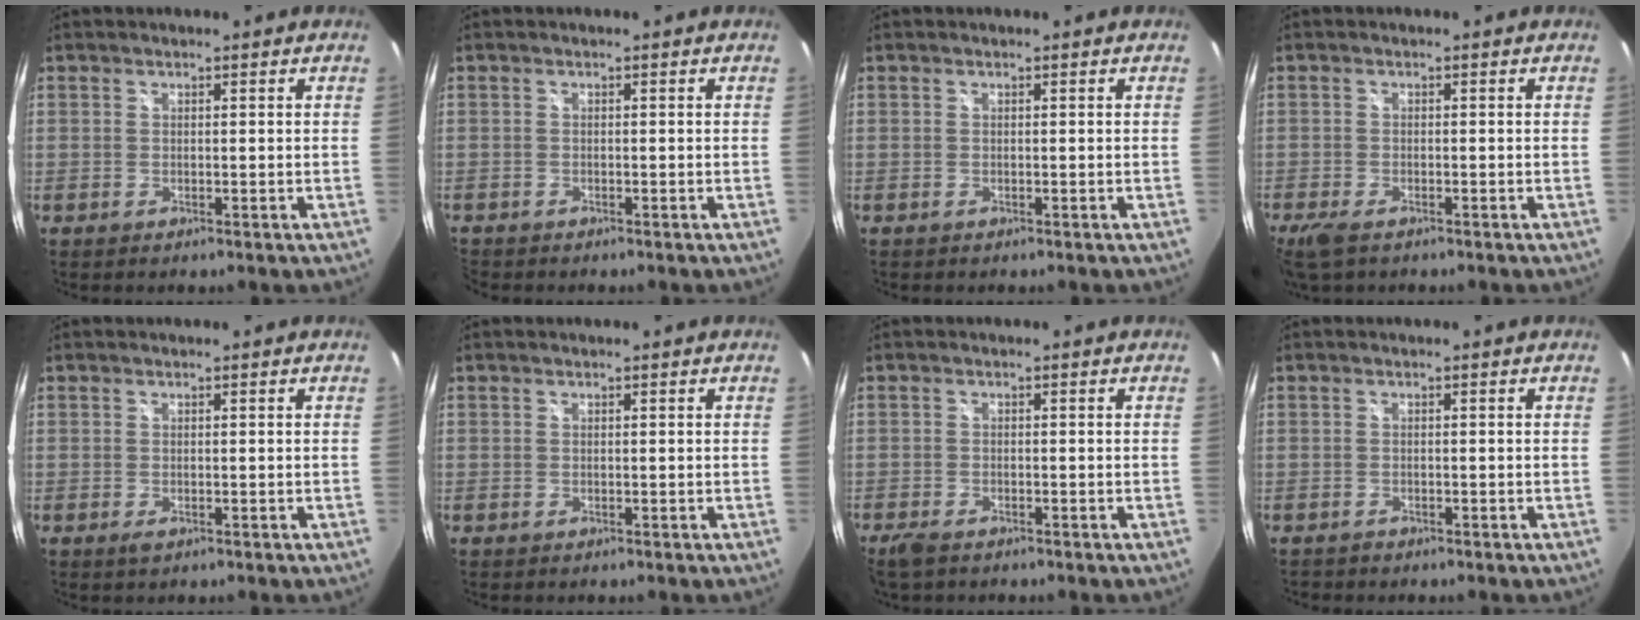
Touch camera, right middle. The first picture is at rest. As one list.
[{"total": 1.2, "force": [-1.2, 0.3, 0.0], "torque": [-0.005, -0.005, -0.024]}, {"total": 0.0}, {"total": 4.9, "force": [-3.5, 1.8, 2.9], "torque": [-0.072, -0.020, -0.066]}, {"total": 0.9, "force": [-0.4, 0.5, 0.7], "torque": [-0.013, -0.004, -0.006]}, {"total": 0.0}, {"total": 3.6, "force": [-2.8, 1.3, 1.8], "torque": [-0.047, -0.013, -0.055]}, {"total": 1.0, "force": [-0.9, 0.5, 0.1], "torque": [-0.006, -0.001, -0.015]}]